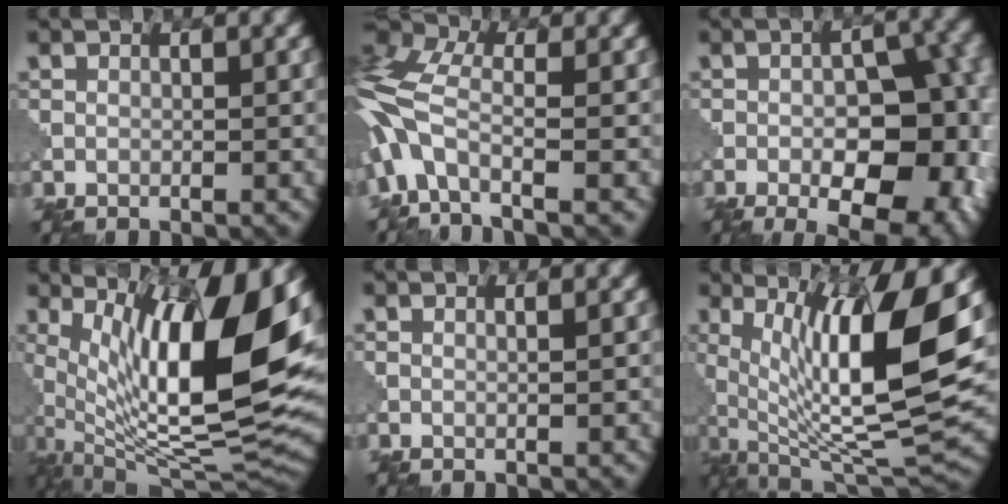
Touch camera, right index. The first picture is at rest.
{"total": 7.2, "force": [-2.5, 3.2, 6.0], "torque": [-0.151, 0.001, -0.062]}
{"total": 12.5, "force": [-4.4, 6.1, 10.0], "torque": [-0.108, -0.010, -0.053]}
{"total": 15.4, "force": [3.8, 4.9, 14.1], "torque": [-0.239, -0.001, 0.071]}
{"total": 1.3, "force": [0.5, 0.8, 0.9], "torque": [0.005, 0.011, -0.013]}
{"total": 12.2, "force": [2.7, 3.2, 11.4], "torque": [-0.190, -0.004, 0.057]}